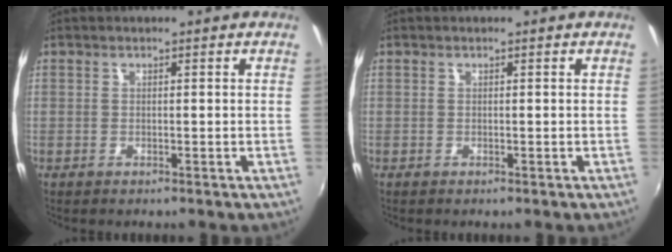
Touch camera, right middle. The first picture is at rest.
{"total": 0.0}